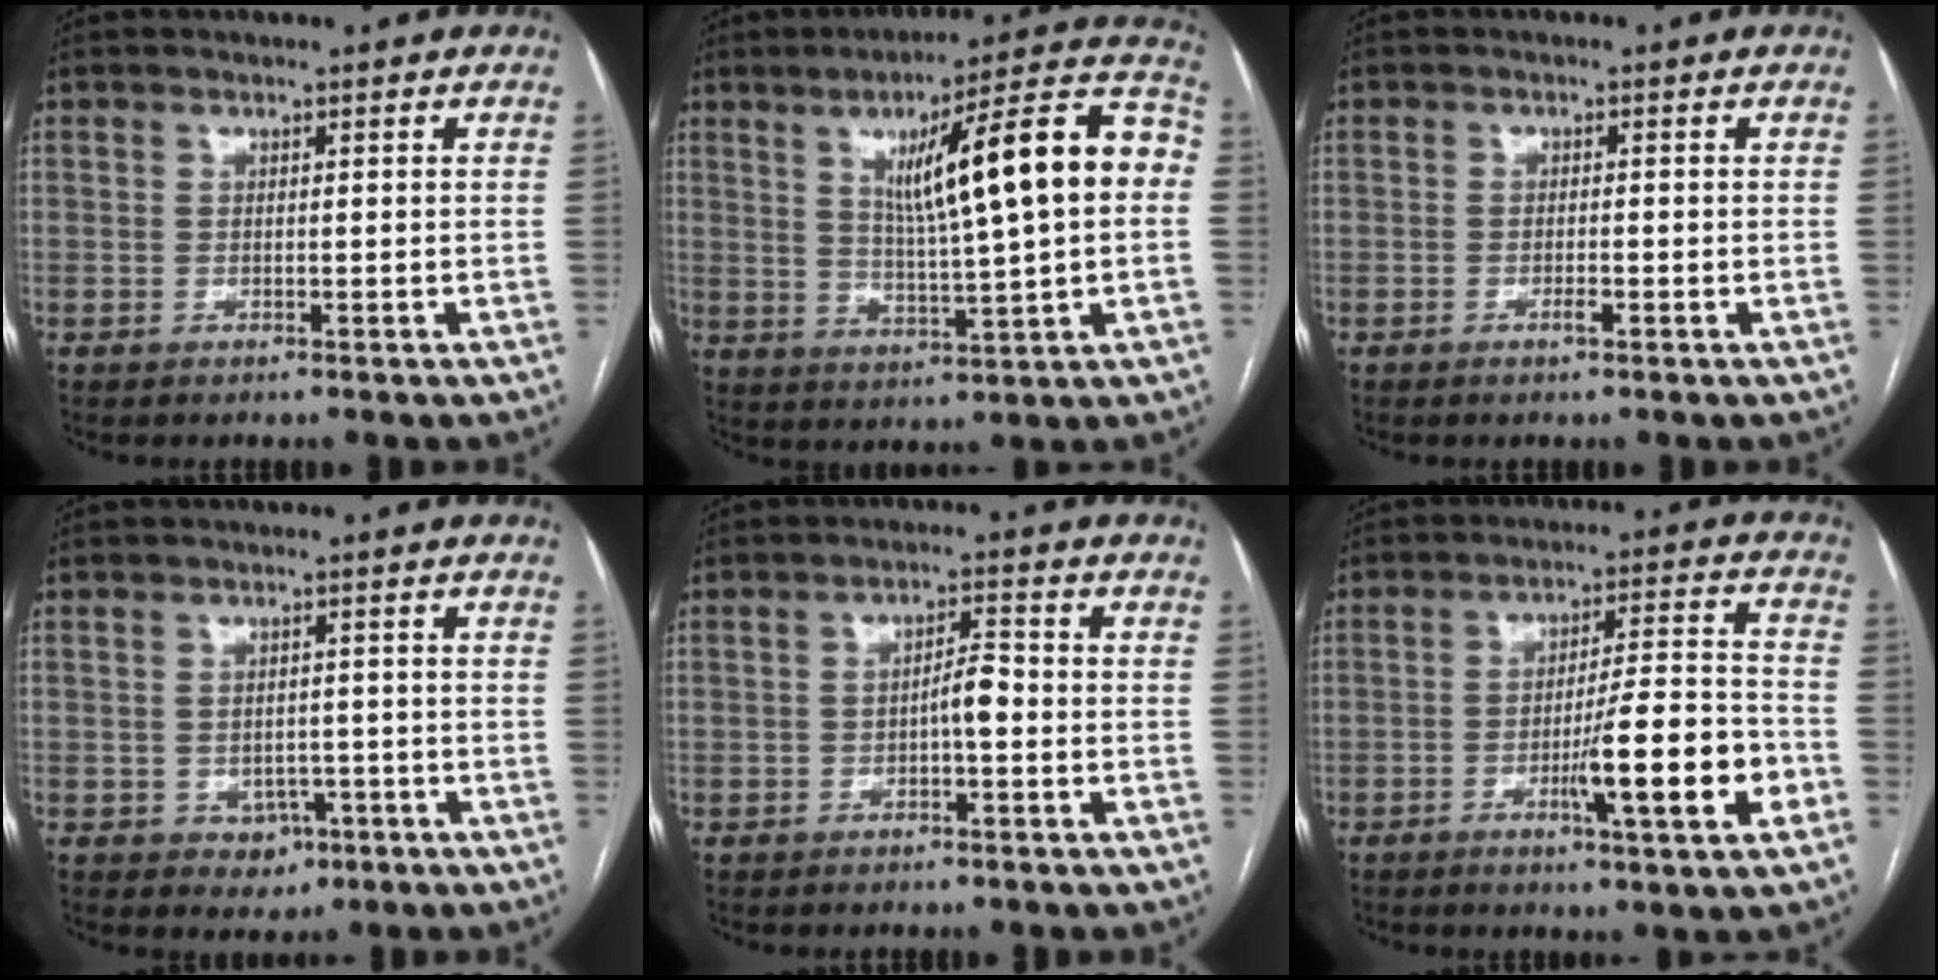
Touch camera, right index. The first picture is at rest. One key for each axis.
{"total": 18.2, "fx": 3.1, "fy": 1.5, "fz": 17.8, "tx": -0.259, "ty": 0.030, "tz": 0.043}
{"total": 1.3, "fx": -0.7, "fy": 0.3, "fz": 1.1, "tx": -0.021, "ty": 0.000, "tz": -0.011}
{"total": 3.3, "fx": -1.5, "fy": 2.6, "fz": 1.4, "tx": -0.008, "ty": 0.006, "tz": -0.012}
{"total": 3.2, "fx": -0.9, "fy": 0.6, "fz": 3.0, "tx": -0.046, "ty": 0.009, "tz": -0.014}
{"total": 11.3, "fx": -4.1, "fy": 0.7, "fz": 10.5, "tx": -0.159, "ty": 0.002, "tz": -0.061}